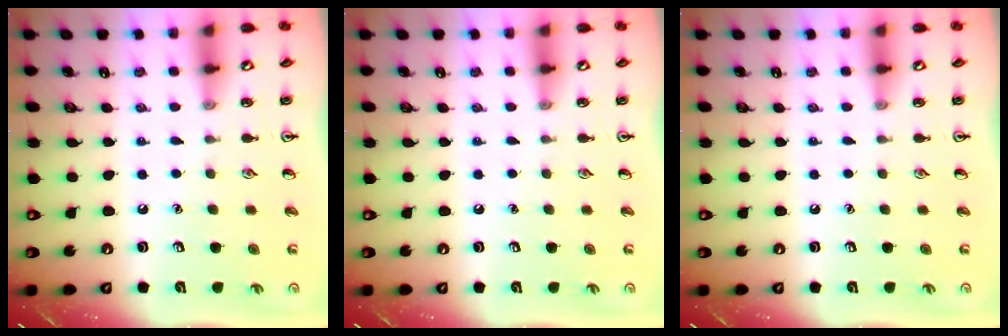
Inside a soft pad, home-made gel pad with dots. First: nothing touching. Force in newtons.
{"total": 0.0}
{"total": 0.0}